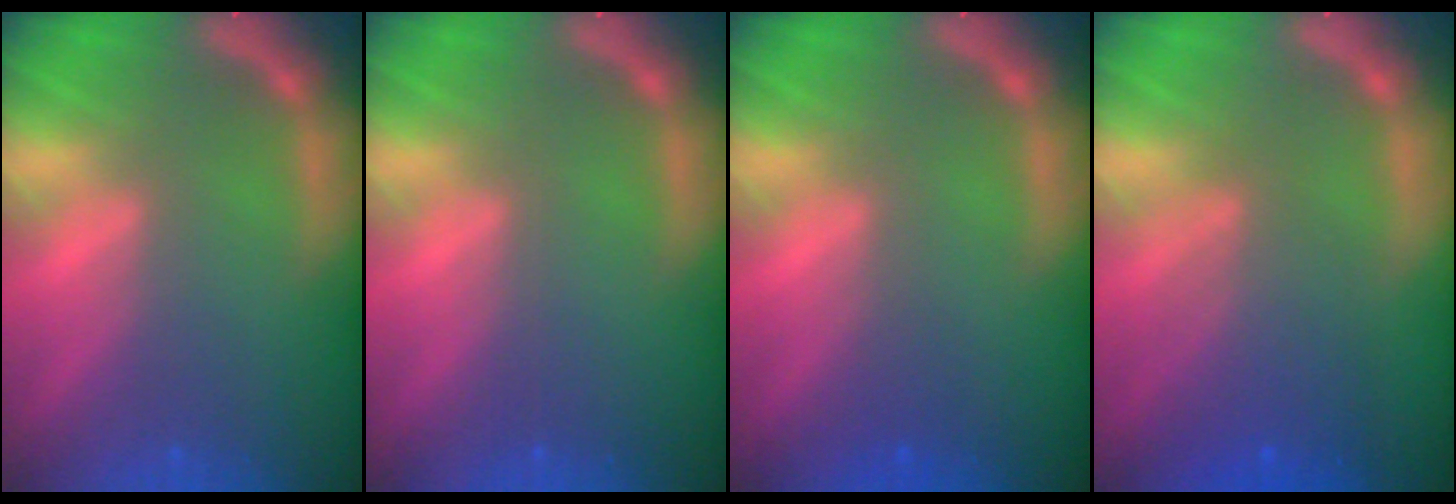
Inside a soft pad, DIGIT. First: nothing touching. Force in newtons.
{"total": 0.0}
{"total": 0.9}
{"total": 5.1}